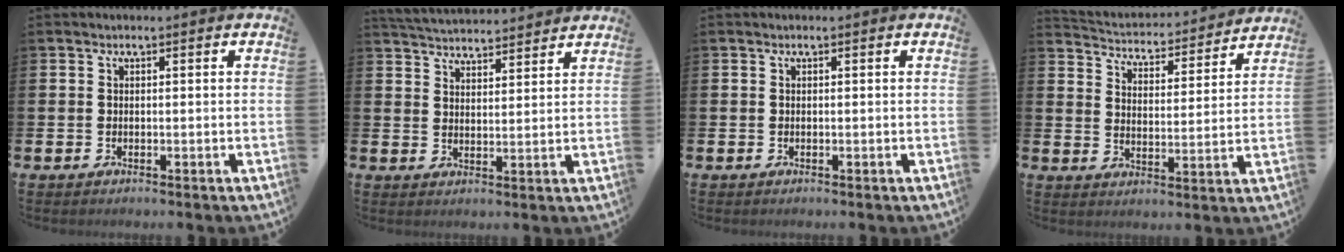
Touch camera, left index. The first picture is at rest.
{"total": 4.7, "force": [4.7, 0.3, -0.1], "torque": [-0.018, -0.027, 0.085]}
{"total": 0.0}
{"total": 3.9, "force": [3.8, 0.9, 0.1], "torque": [-0.029, -0.037, 0.059]}